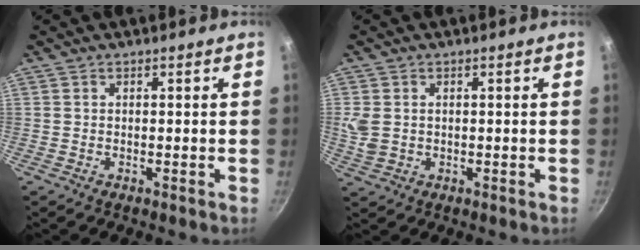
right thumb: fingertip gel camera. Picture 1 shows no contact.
{"total": 4.2, "force": [0.4, 3.3, 2.6], "torque": [-0.051, -0.004, 0.012]}